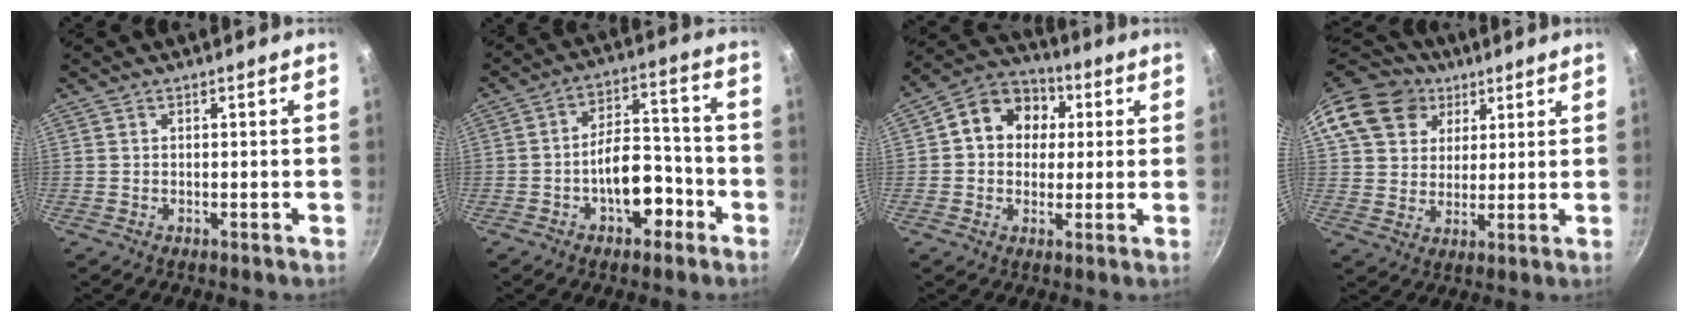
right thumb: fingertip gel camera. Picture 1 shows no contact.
{"total": 10.9, "force": [-4.6, 6.2, 7.7], "torque": [-0.074, 0.059, -0.067]}
{"total": 12.3, "force": [2.4, 10.1, 6.5], "torque": [-0.071, 0.019, 0.018]}
{"total": 15.4, "force": [7.1, 12.2, 6.1], "torque": [-0.100, 0.008, 0.123]}